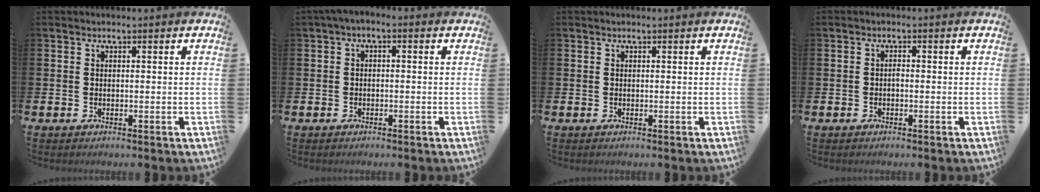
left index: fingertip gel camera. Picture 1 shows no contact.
{"total": 1.4, "force": [-0.9, 0.5, 0.9], "torque": [-0.015, 0.001, -0.020]}
{"total": 0.0}
{"total": 0.8, "force": [-0.4, 0.4, 0.6], "torque": [-0.011, 0.000, -0.009]}